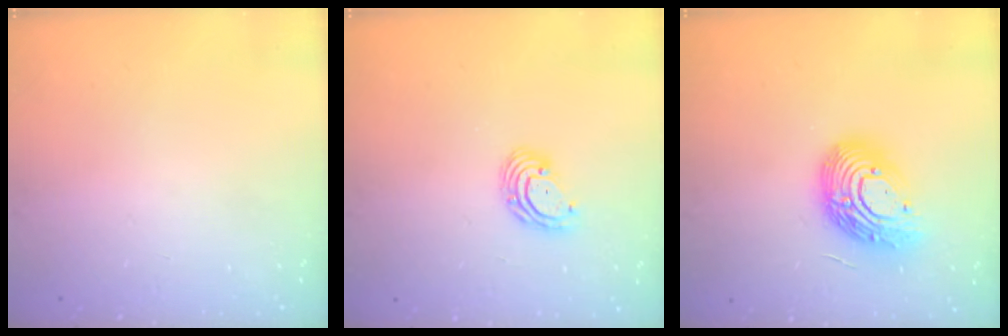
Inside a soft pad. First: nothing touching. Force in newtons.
{"total": 5.7, "press": 5.7, "slide": 0.9}
{"total": 15.7, "press": 15.7, "slide": 1.1}